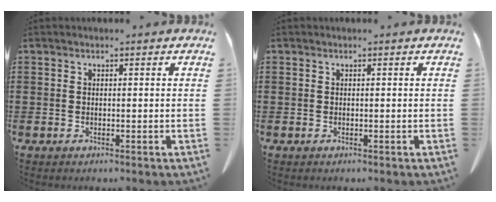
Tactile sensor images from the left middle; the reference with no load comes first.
{"total": 0.0}